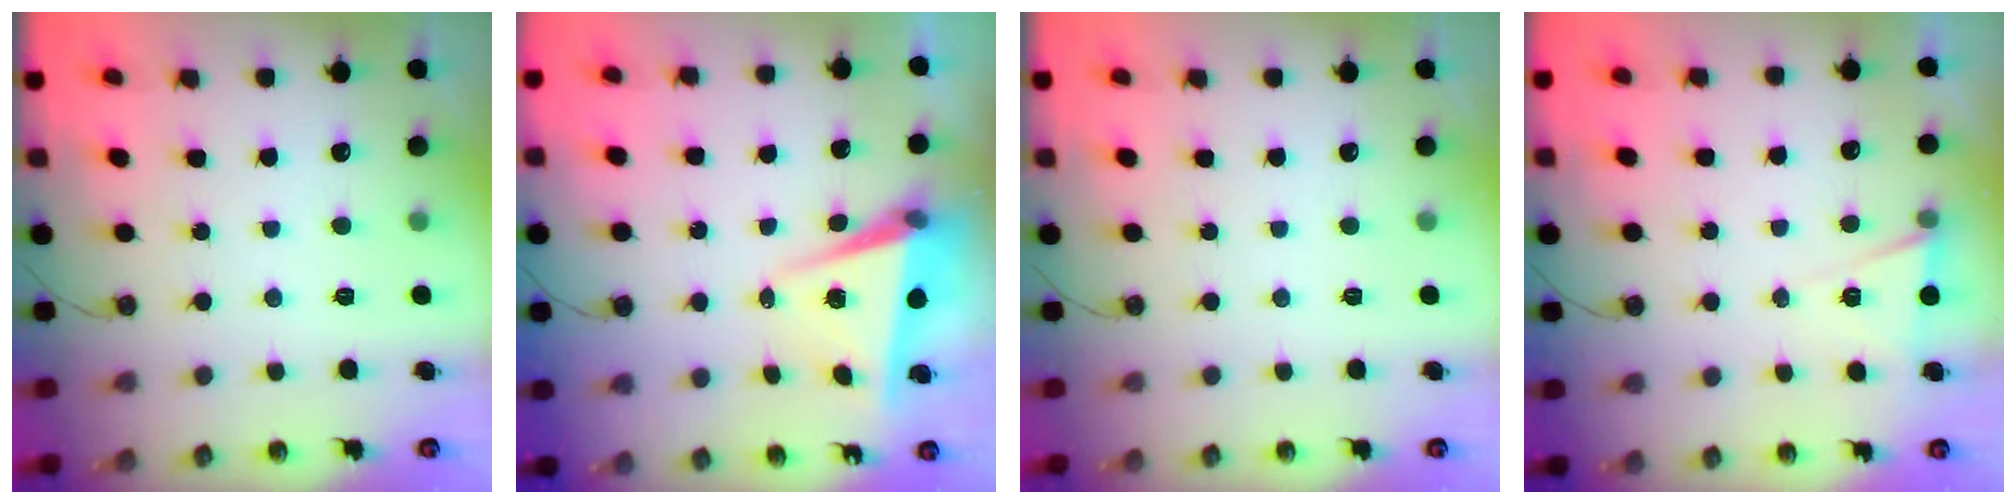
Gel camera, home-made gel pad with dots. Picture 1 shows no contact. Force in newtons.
{"total": 5.6, "press": 5.1, "slide": 2.3}
{"total": 0.0}
{"total": 5.5, "press": 3.3, "slide": 4.5}